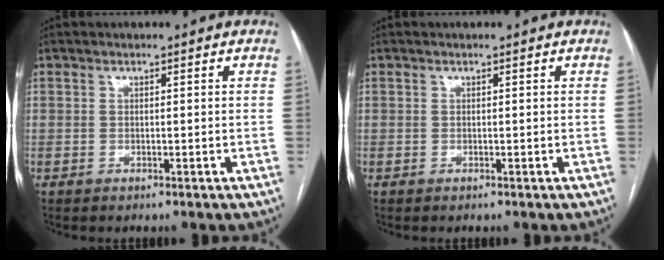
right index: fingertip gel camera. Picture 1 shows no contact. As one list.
[{"total": 0.0}]